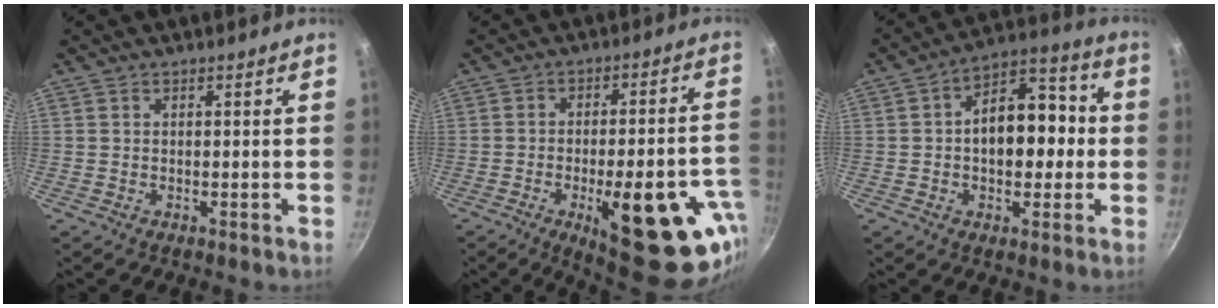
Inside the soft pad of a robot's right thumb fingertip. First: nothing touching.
{"total": 25.1, "force": [-9.3, 9.7, 21.2], "torque": [-0.230, 0.019, -0.111]}
{"total": 14.3, "force": [-0.5, 9.2, 10.9], "torque": [-0.113, 0.041, -0.017]}